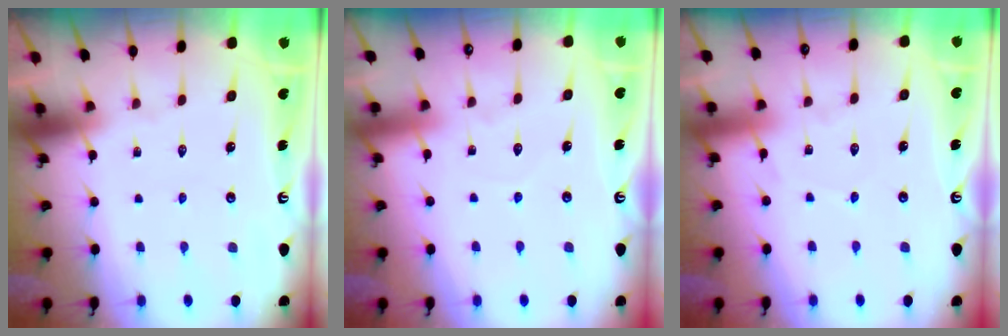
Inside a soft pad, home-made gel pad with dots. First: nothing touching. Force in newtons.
{"total": 3.0, "press": 3.0, "slide": 0.3}
{"total": 2.9, "press": 2.8, "slide": 0.4}